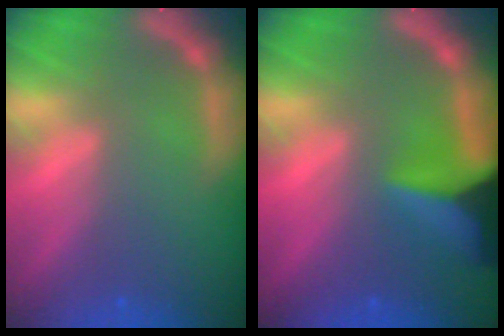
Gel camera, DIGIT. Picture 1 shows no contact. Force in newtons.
{"total": 8.9}